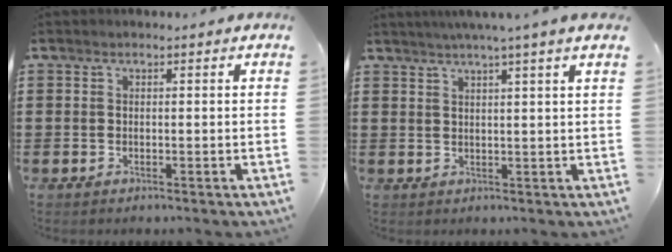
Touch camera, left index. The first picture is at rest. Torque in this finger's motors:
{"motor_torque": [1.27, -0.86, 0.63, 0.21]}